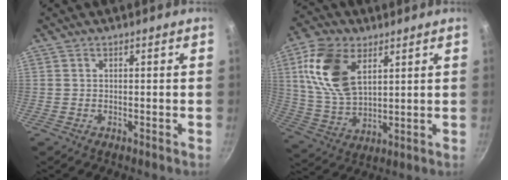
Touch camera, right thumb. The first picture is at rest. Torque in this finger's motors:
{"motor_torque": [0.04, 0.71, 1.26, 1.11, 0.15]}